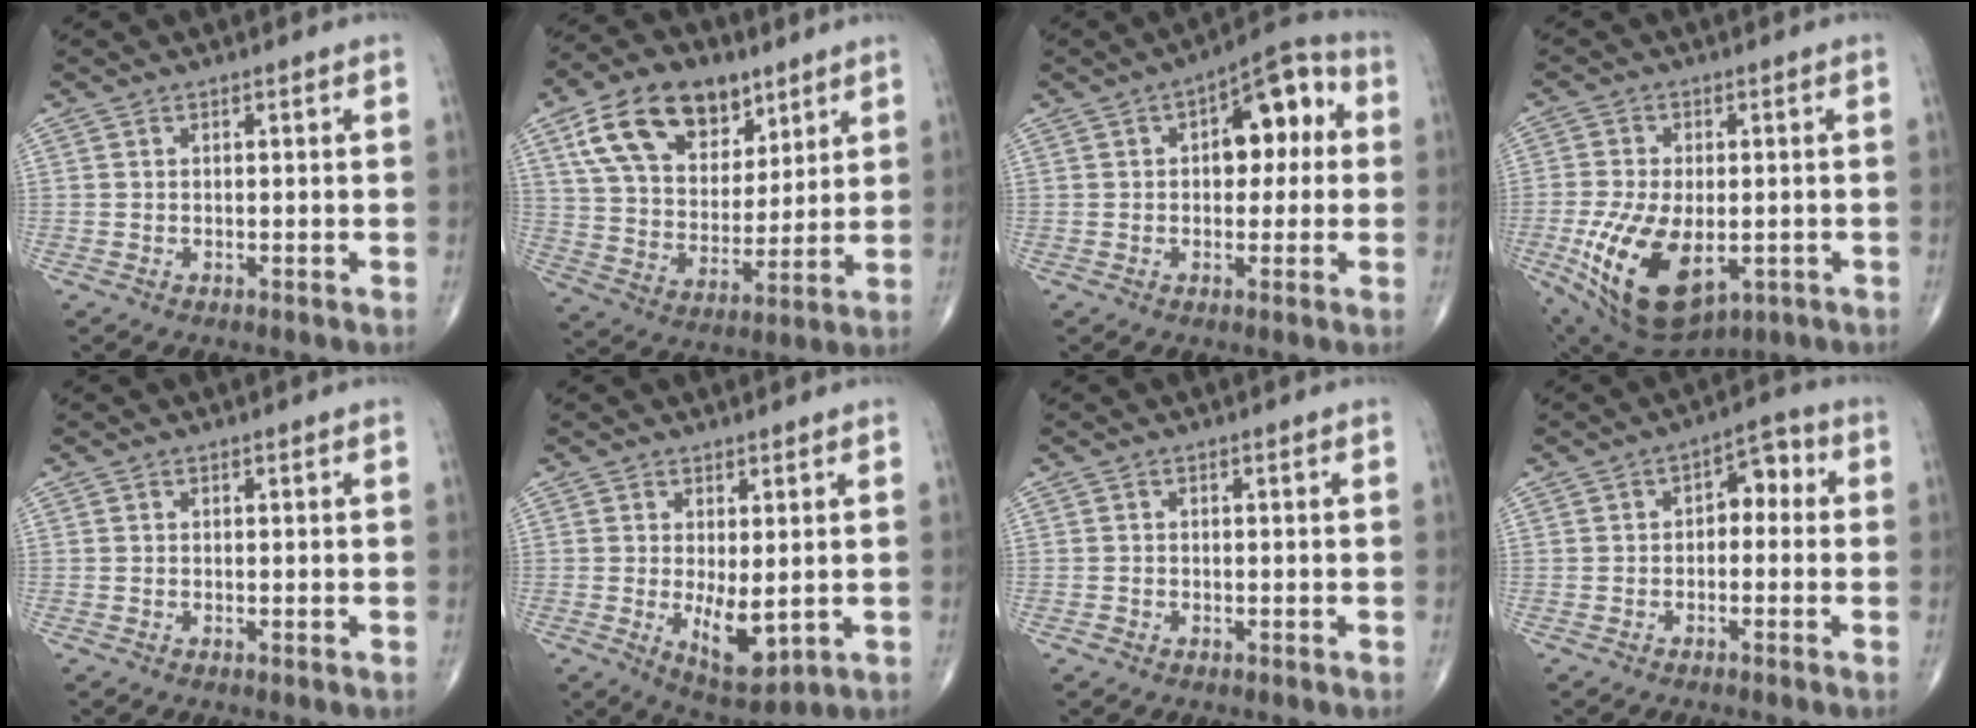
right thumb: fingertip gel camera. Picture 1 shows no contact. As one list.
[{"total": 18.8, "force": [9.8, 11.7, 11.0], "torque": [-0.154, -0.029, 0.174]}, {"total": 11.5, "force": [2.1, 6.3, 9.5], "torque": [-0.091, 0.029, 0.019]}, {"total": 17.0, "force": [-4.5, 9.3, 13.5], "torque": [-0.260, -0.009, -0.051]}, {"total": 0.0}, {"total": 7.2, "force": [-0.5, 3.1, 6.5], "torque": [-0.087, -0.020, 0.006]}, {"total": 0.6, "force": [-0.4, 0.5, 0.2], "torque": [0.001, 0.002, -0.010]}, {"total": 5.5, "force": [0.1, 3.4, 4.3], "torque": [-0.034, 0.025, -0.011]}]